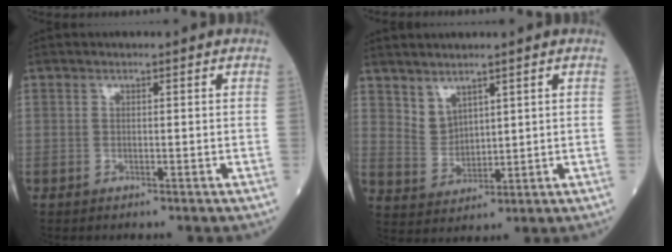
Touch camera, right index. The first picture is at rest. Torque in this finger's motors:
{"motor_torque": [0.24, 0.32, 0.10, 0.00]}